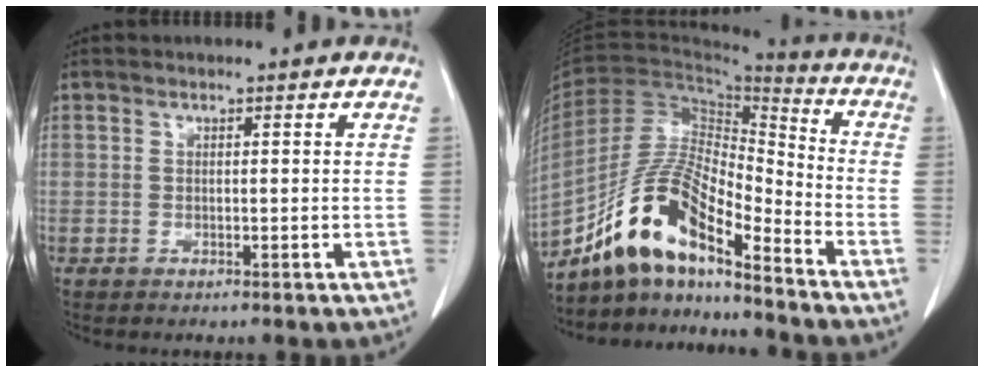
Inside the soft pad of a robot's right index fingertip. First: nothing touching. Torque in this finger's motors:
{"motor_torque": [1.07, -1.07, 1.05, 0.21]}